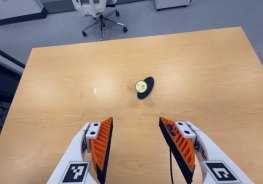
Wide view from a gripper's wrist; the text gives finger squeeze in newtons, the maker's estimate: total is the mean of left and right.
{"total": 0.0}